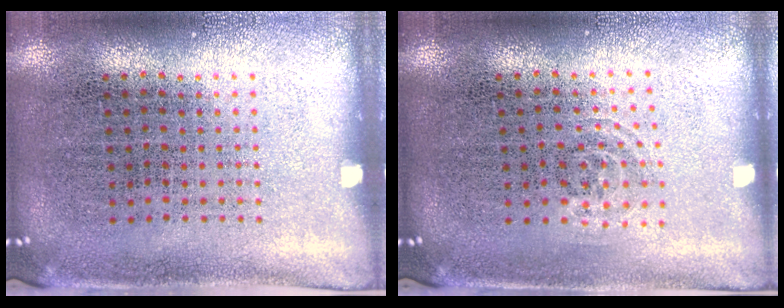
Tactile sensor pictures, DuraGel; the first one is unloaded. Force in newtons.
{"total": 0.8, "press": 0.5, "slide": 0.6}